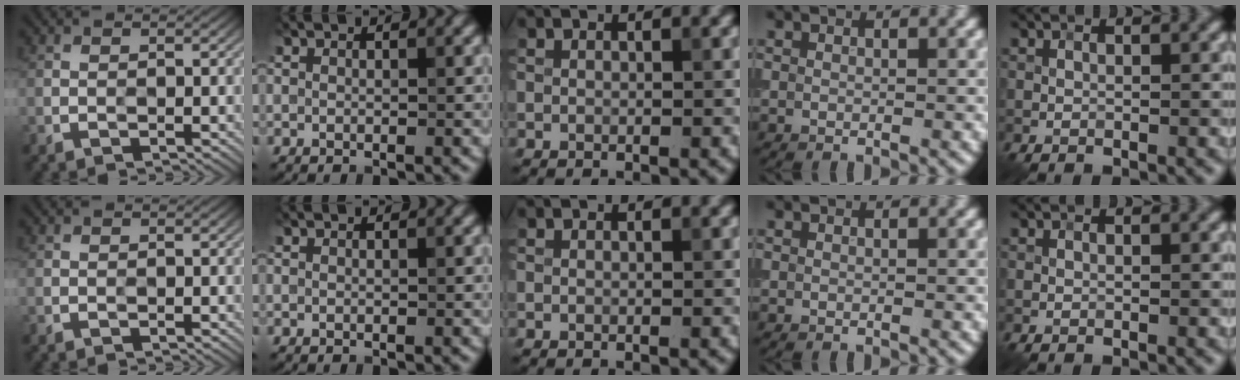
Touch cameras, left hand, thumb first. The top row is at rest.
{}